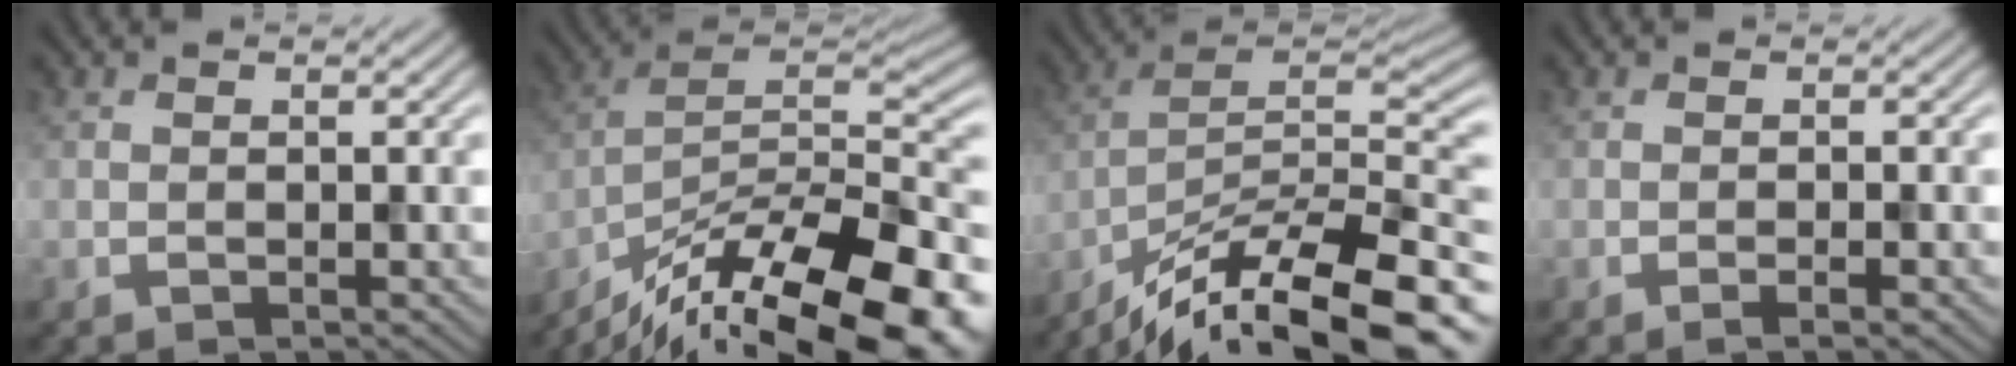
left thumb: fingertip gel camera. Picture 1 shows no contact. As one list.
[{"total": 19.6, "force": [-14.3, 6.5, 11.7], "torque": [-0.179, -0.018, -0.224]}, {"total": 17.8, "force": [-13.2, 4.3, 11.2], "torque": [-0.180, -0.006, -0.219]}, {"total": 1.8, "force": [-0.8, 0.2, 1.6], "torque": [-0.023, 0.004, -0.018]}]